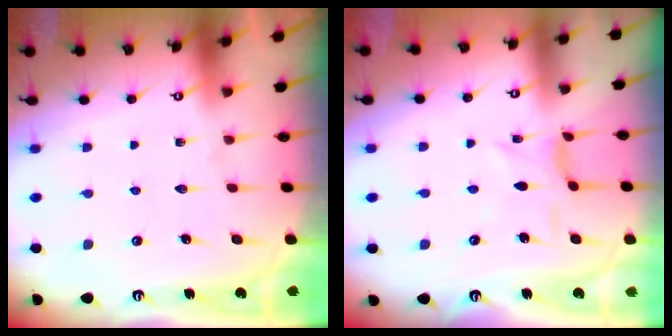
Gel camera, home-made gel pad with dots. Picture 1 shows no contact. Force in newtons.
{"total": 2.9, "press": 2.8, "slide": 0.7}